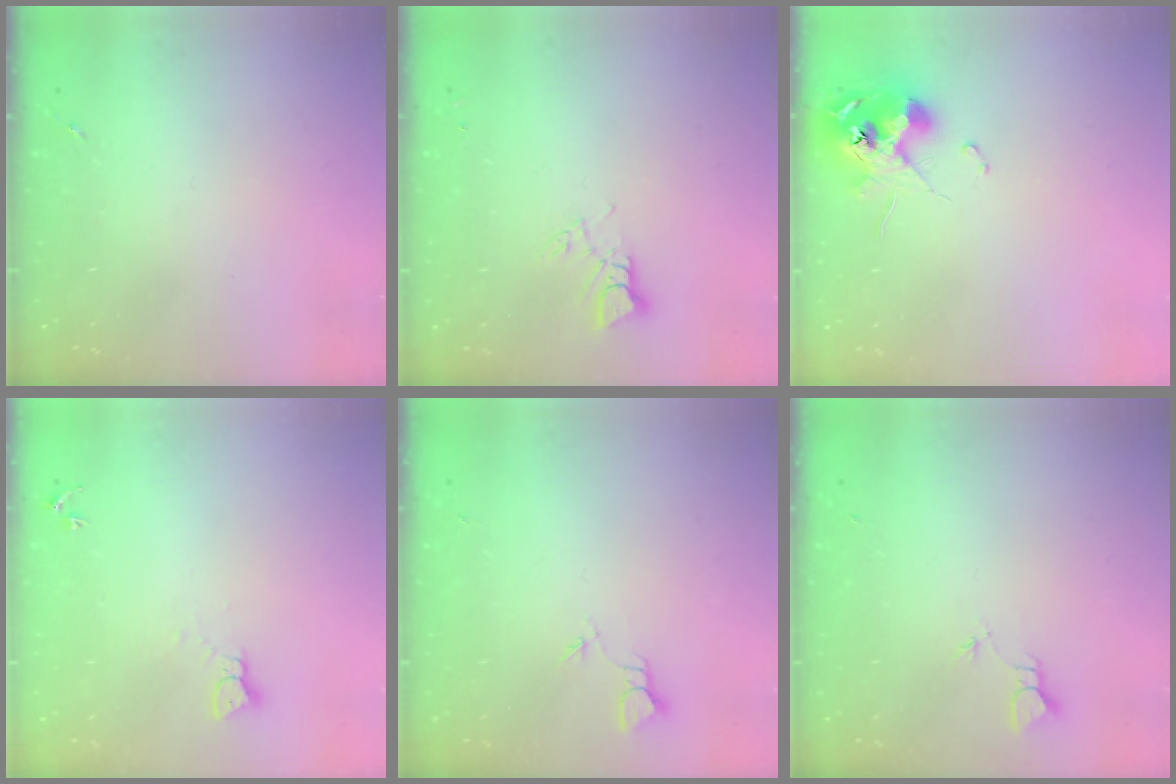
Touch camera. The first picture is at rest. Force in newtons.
{"total": 3.7, "press": 3.7, "slide": 0.4}
{"total": 11.8, "press": 11.7, "slide": 1.1}
{"total": 2.3, "press": 2.3, "slide": 0.2}
{"total": 2.4, "press": 2.4, "slide": 0.2}
{"total": 1.9, "press": 1.9, "slide": 0.1}